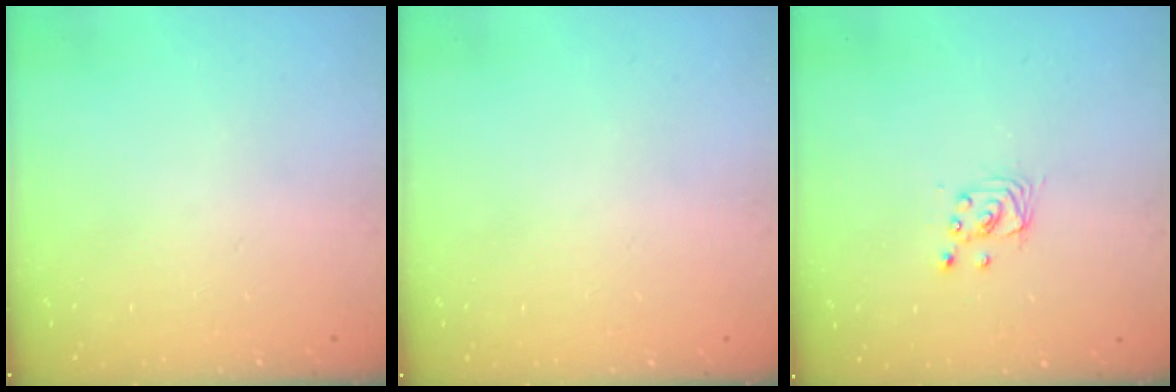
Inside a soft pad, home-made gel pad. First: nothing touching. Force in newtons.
{"total": 0.0}
{"total": 2.8, "press": 2.8, "slide": 0.2}